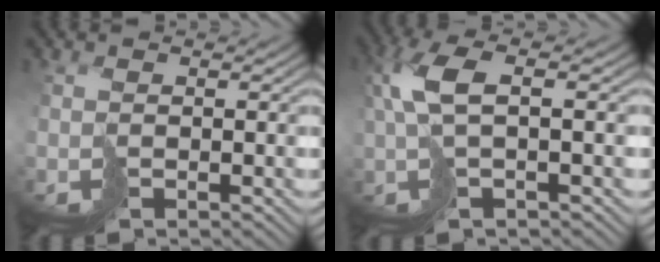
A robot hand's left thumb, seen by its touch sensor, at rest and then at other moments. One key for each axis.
{"total": 6.8, "fx": 1.4, "fy": 2.3, "fz": 6.2, "tx": -0.135, "ty": 0.015, "tz": 0.024}